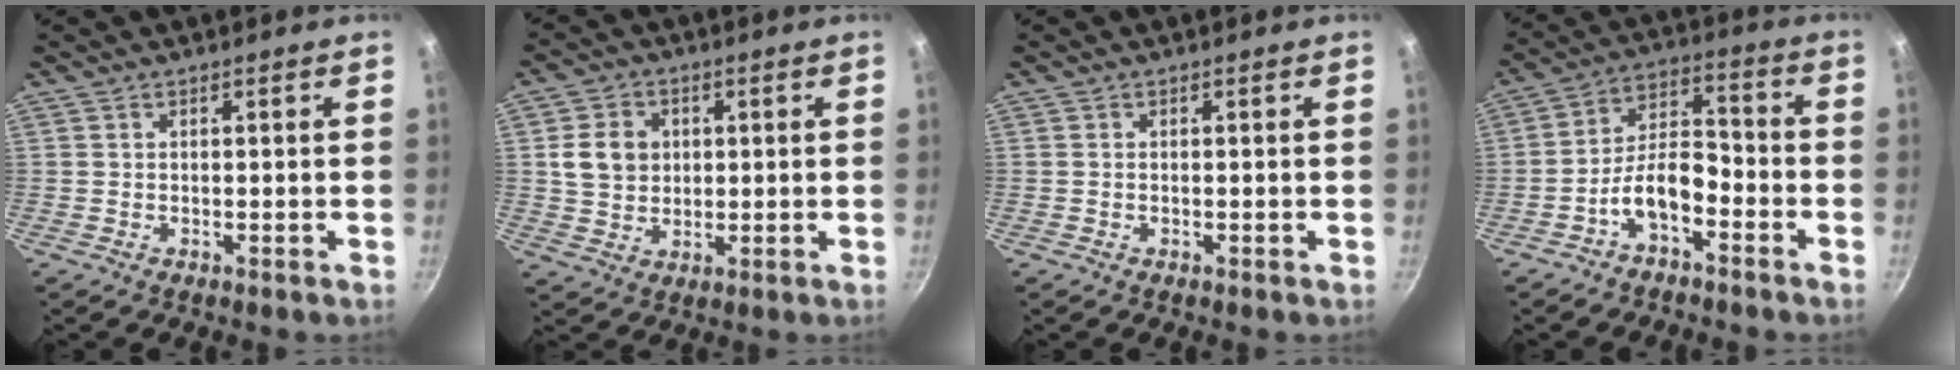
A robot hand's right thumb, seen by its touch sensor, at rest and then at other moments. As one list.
[{"total": 7.6, "force": [1.3, 6.4, 3.8], "torque": [-0.045, 0.004, 0.019]}, {"total": 0.0}, {"total": 8.6, "force": [-4.7, 4.1, 6.0], "torque": [-0.095, 0.056, -0.089]}]